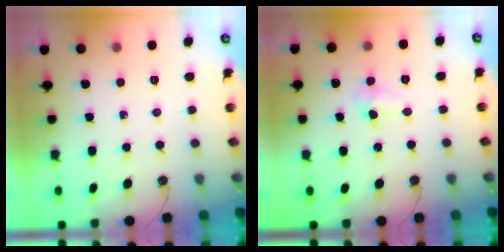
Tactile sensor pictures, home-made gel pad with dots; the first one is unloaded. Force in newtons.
{"total": 3.3, "press": 3.3, "slide": 0.7}